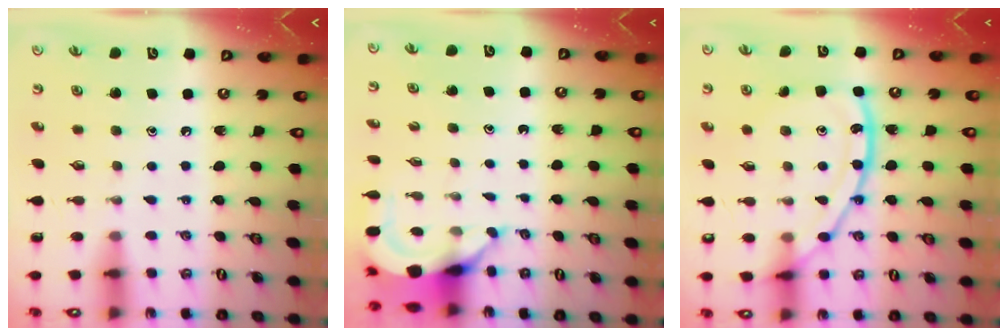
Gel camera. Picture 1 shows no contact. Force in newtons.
{"total": 5.0, "press": 5.0, "slide": 0.6}
{"total": 13.0, "press": 13.0, "slide": 0.3}